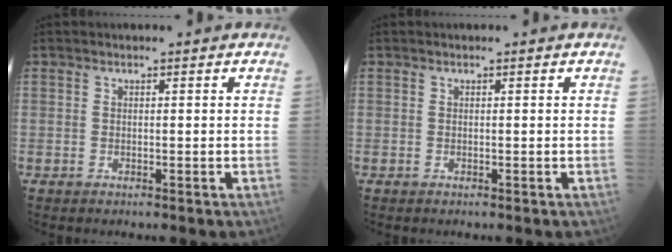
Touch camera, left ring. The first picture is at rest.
{"total": 0.0}